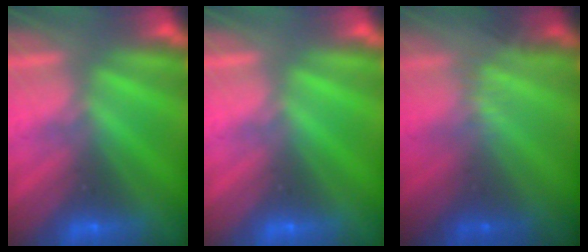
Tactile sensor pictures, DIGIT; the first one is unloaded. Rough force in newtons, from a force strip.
{"total": 0.0}
{"total": 2.3}